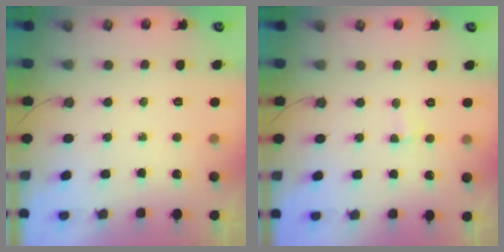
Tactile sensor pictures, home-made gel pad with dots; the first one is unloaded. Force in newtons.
{"total": 2.1, "press": 2.0, "slide": 0.6}